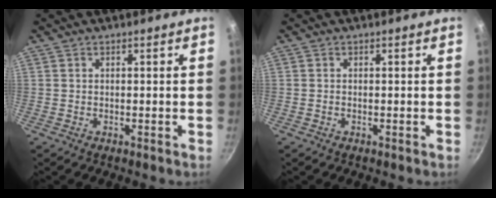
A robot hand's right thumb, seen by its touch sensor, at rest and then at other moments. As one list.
[{"total": 0.0}]